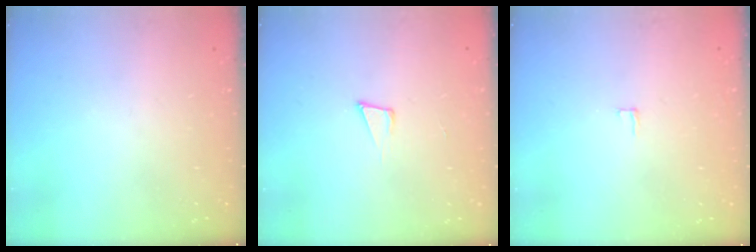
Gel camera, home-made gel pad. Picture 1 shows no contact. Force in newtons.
{"total": 4.6, "press": 3.2, "slide": 3.3}
{"total": 2.0, "press": 2.0, "slide": 0.2}